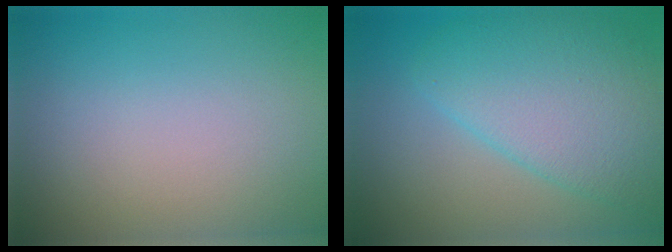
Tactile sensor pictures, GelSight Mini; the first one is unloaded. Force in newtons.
{"total": 6.8, "press": 6.8, "slide": 0.2}